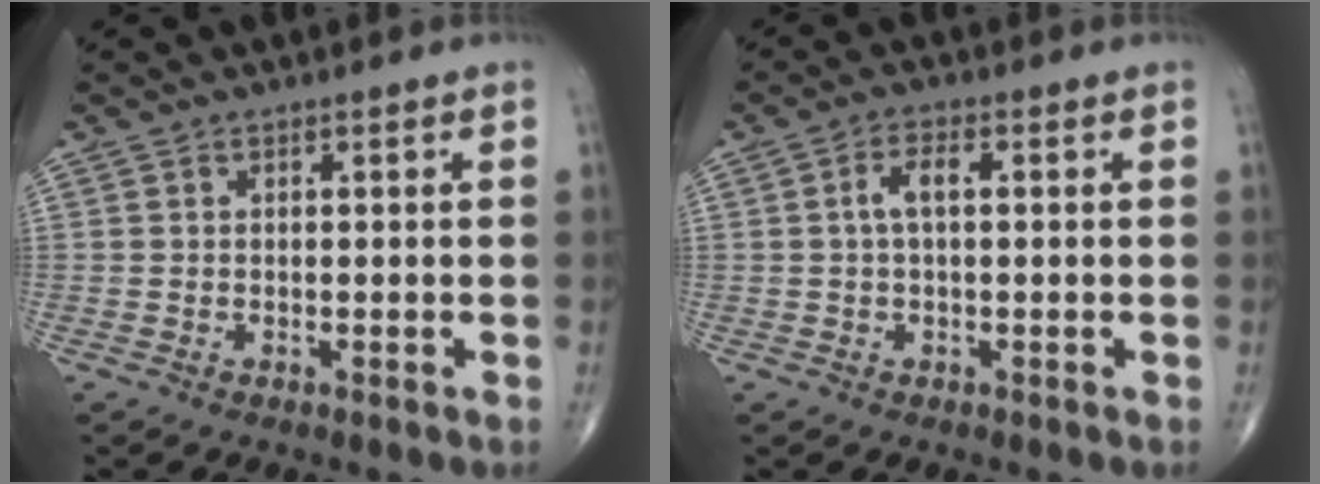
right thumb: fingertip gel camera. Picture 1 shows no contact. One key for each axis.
{"total": 3.6, "fx": 0.5, "fy": 1.5, "fz": 3.3, "tx": -0.068, "ty": 0.013, "tz": 0.006}